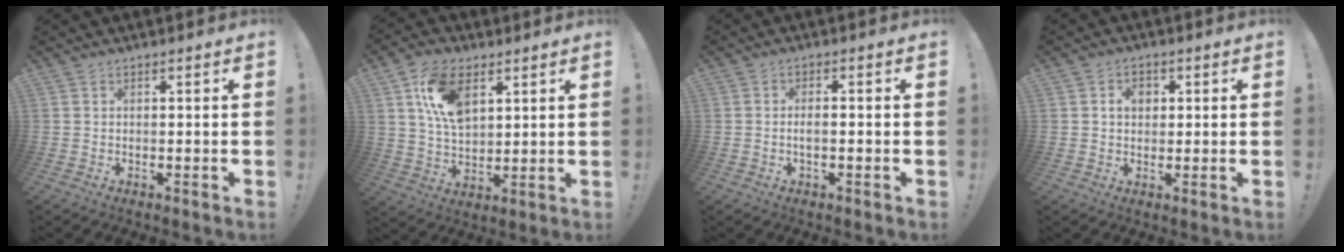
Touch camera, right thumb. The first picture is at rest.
{"total": 13.6, "force": [6.1, 8.2, 8.9], "torque": [-0.162, -0.008, 0.115]}
{"total": 2.3, "force": [-0.7, 0.7, 2.1], "torque": [-0.040, 0.005, -0.014]}
{"total": 4.2, "force": [0.8, 3.2, 2.6], "torque": [-0.041, 0.005, 0.010]}